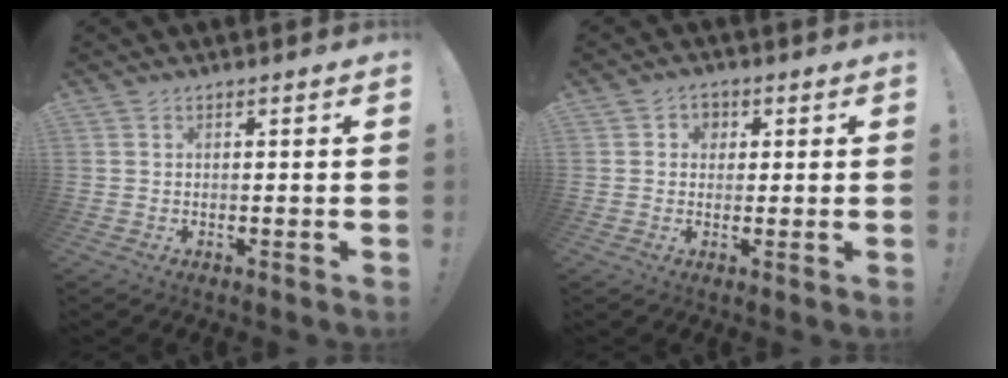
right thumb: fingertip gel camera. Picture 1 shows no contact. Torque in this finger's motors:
{"motor_torque": [0.11, 0.04, 0.09, -0.02, 0.00]}